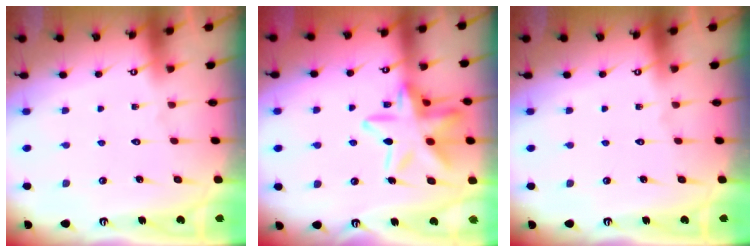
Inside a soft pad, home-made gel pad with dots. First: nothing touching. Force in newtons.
{"total": 18.2, "press": 18.1, "slide": 1.4}
{"total": 0.0}